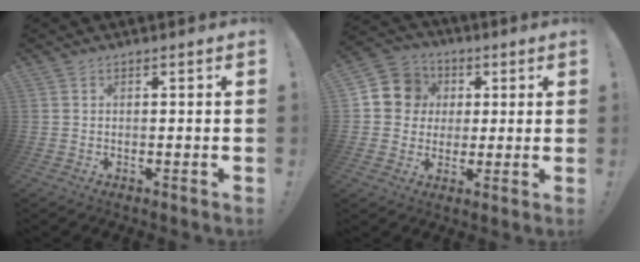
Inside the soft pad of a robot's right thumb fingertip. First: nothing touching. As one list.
[{"total": 10.2, "force": [2.0, 9.6, 2.7], "torque": [-0.041, 0.004, 0.045]}]